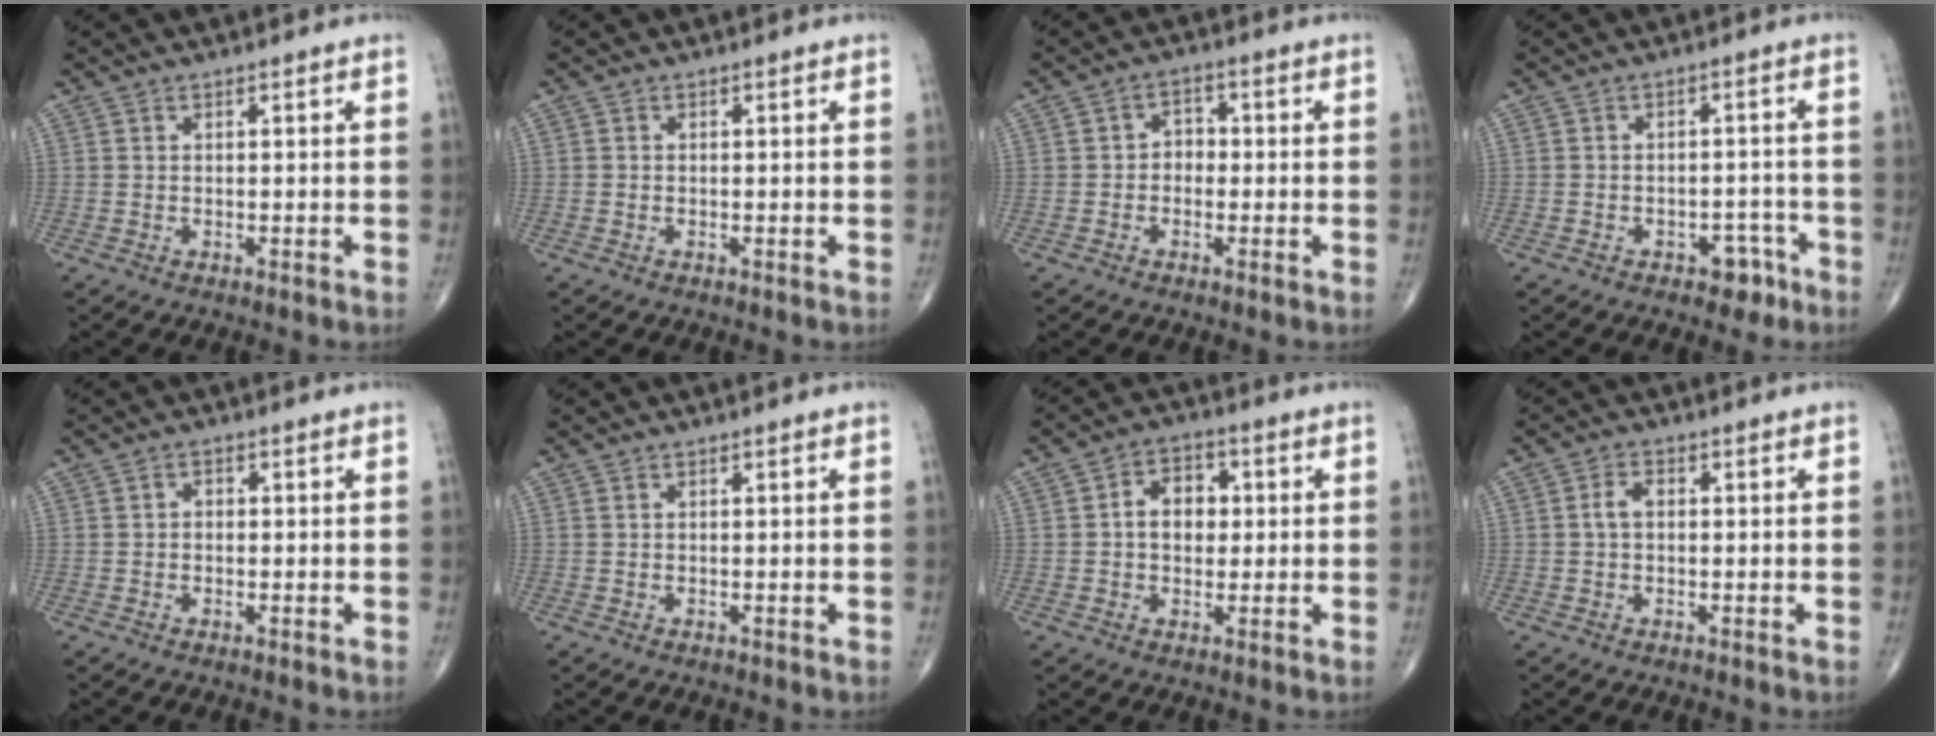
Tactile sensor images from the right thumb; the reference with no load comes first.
{"total": 0.0}
{"total": 3.3, "force": [-0.5, 2.7, 1.9], "torque": [-0.009, 0.017, -0.018]}
{"total": 4.2, "force": [-2.6, 2.7, 2.0], "torque": [-0.006, 0.025, -0.030]}
{"total": 1.3, "force": [0.0, 1.0, 0.8], "torque": [-0.007, 0.007, -0.003]}
{"total": 0.0}
{"total": 7.1, "force": [0.6, 5.2, 4.7], "torque": [-0.049, 0.016, 0.005]}
{"total": 2.5, "force": [0.1, 1.6, 2.0], "torque": [-0.040, 0.009, -0.003]}